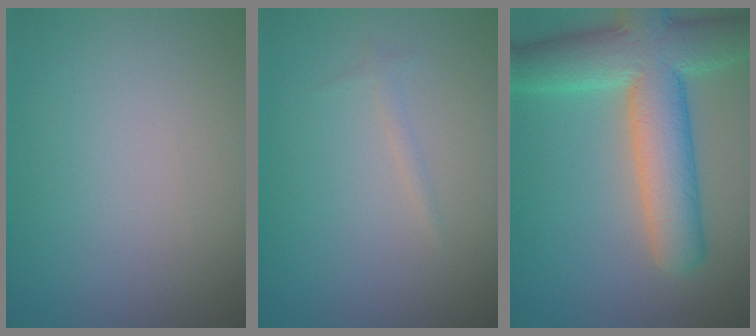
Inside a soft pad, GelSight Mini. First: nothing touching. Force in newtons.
{"total": 0.6, "press": 0.6, "slide": 0.1}
{"total": 9.5, "press": 9.4, "slide": 0.6}